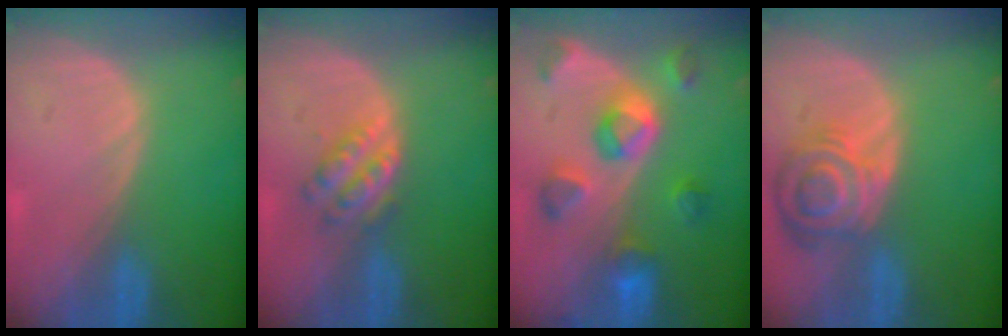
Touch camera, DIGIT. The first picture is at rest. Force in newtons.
{"total": 4.6, "press": 4.5, "slide": 1.0}
{"total": 9.0, "press": 8.3, "slide": 3.4}
{"total": 8.4, "press": 7.4, "slide": 3.9}